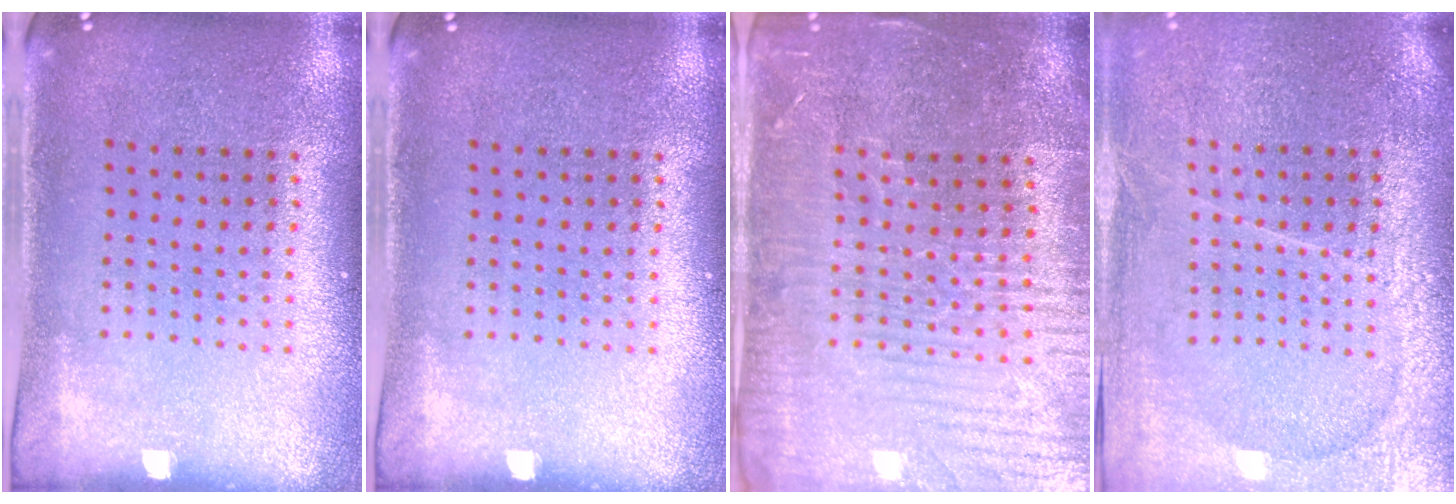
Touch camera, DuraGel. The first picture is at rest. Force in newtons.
{"total": 0.0}
{"total": 4.4, "press": 4.1, "slide": 1.5}
{"total": 3.7, "press": 3.3, "slide": 1.6}